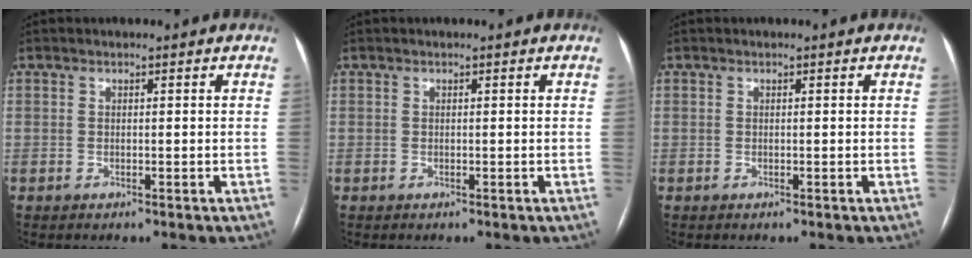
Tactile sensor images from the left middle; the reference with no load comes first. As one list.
[{"total": 0.0}, {"total": 0.0}]